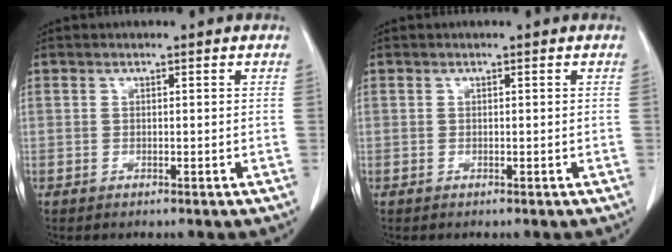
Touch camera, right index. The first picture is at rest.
{"total": 0.0}